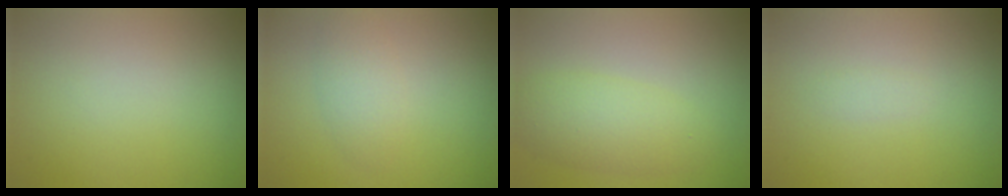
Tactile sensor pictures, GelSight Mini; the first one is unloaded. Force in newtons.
{"total": 2.2, "press": 2.2, "slide": 0.1}
{"total": 3.7, "press": 3.7, "slide": 0.1}
{"total": 0.5, "press": 0.5, "slide": 0.0}